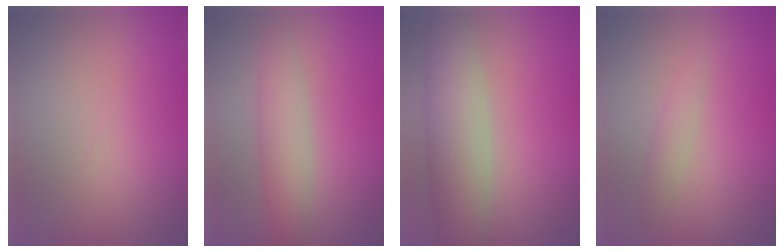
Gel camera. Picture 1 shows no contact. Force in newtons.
{"total": 3.2, "press": 3.2, "slide": 0.2}
{"total": 5.8, "press": 5.8, "slide": 0.5}
{"total": 1.3, "press": 1.3, "slide": 0.0}